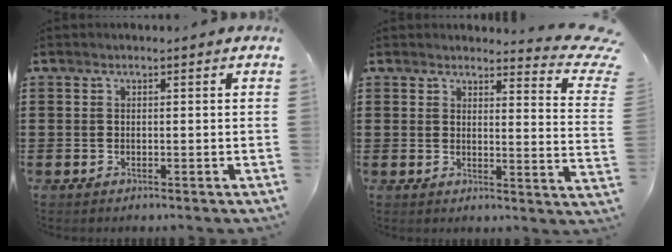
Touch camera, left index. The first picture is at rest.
{"total": 4.2, "force": [3.7, 0.2, 2.0], "torque": [-0.032, -0.024, 0.060]}